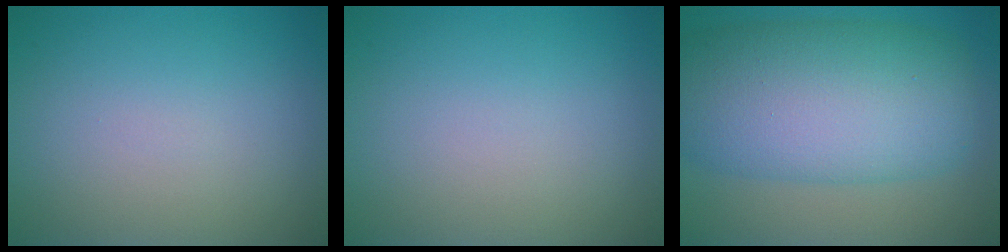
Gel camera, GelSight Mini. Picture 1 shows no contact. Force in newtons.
{"total": 0.0}
{"total": 11.8, "press": 11.8, "slide": 0.2}